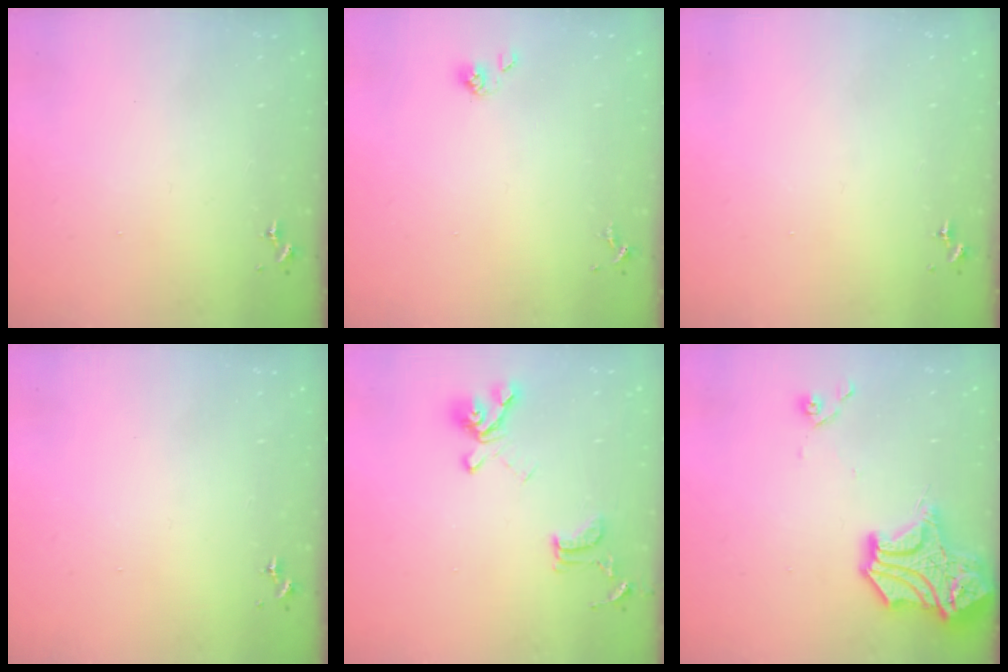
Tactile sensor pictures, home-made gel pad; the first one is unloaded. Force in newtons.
{"total": 4.8, "press": 4.2, "slide": 2.2}
{"total": 0.0}
{"total": 0.0}
{"total": 15.0, "press": 14.9, "slide": 1.6}
{"total": 16.7, "press": 16.6, "slide": 2.0}